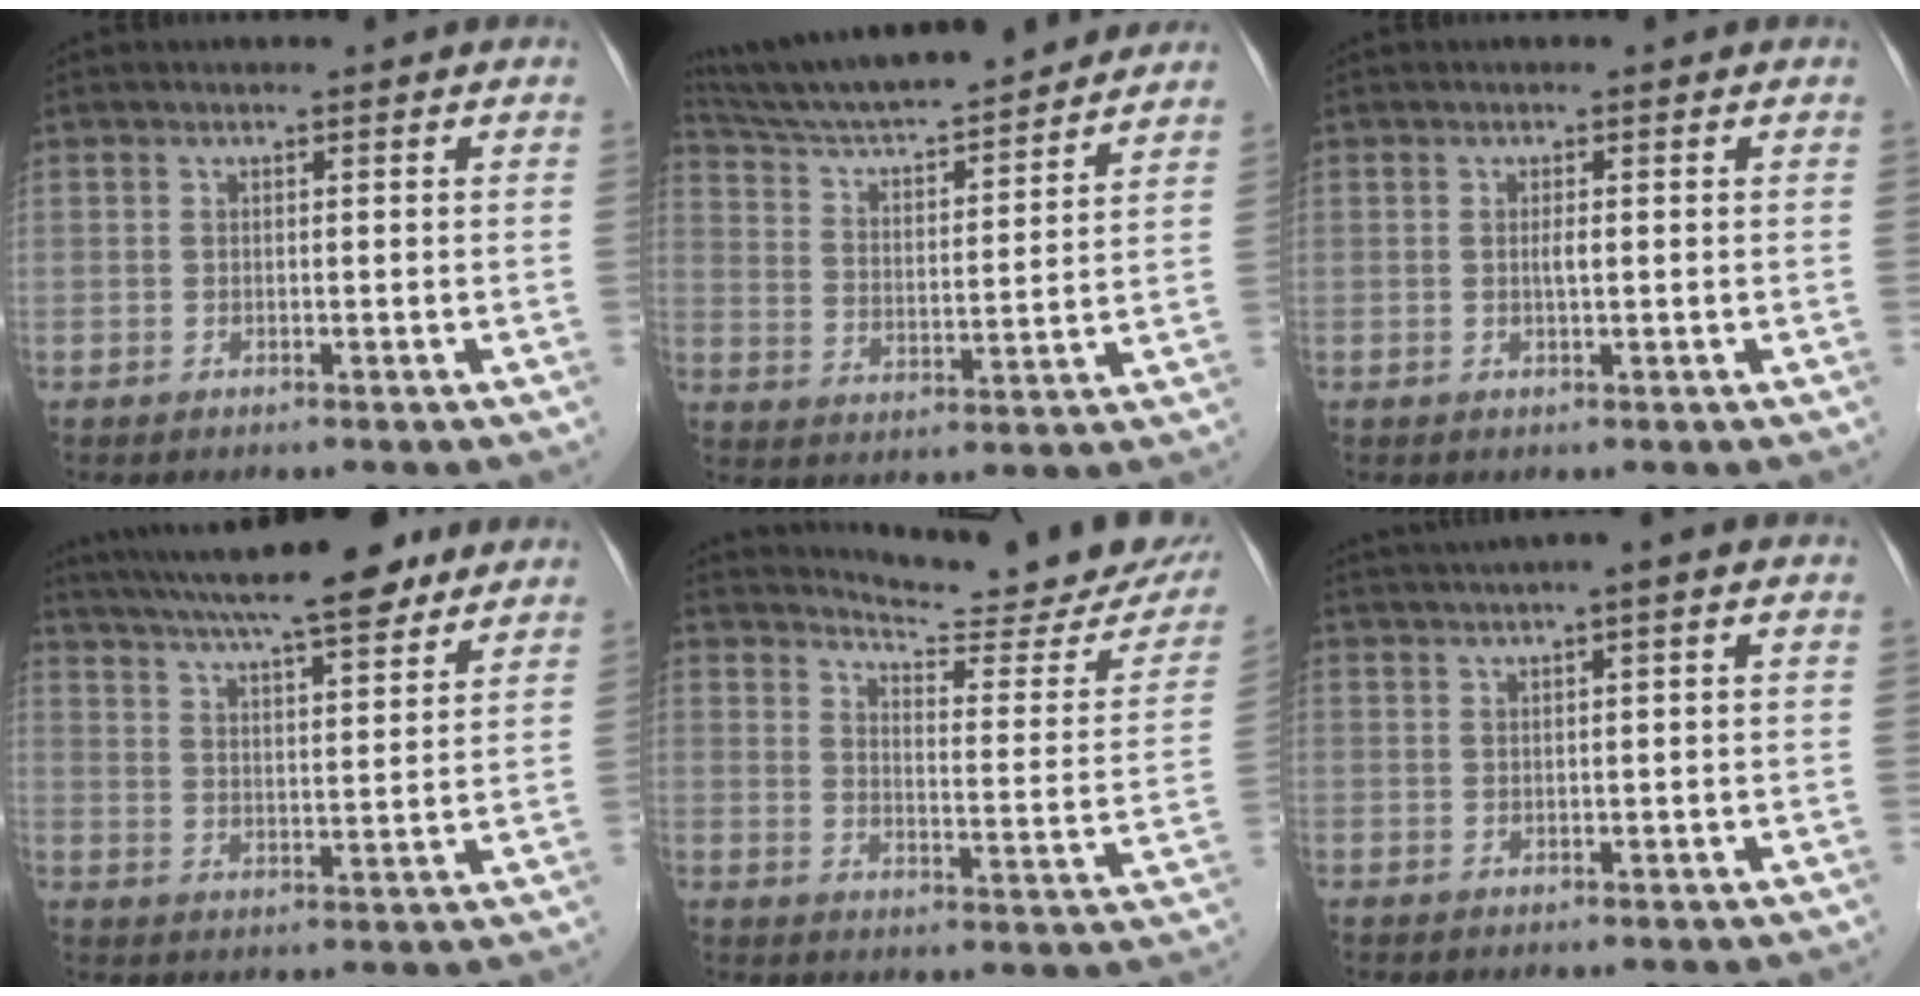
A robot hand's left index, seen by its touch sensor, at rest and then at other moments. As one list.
[{"total": 21.2, "force": [19.2, 2.3, 8.8], "torque": [-0.147, 0.018, 0.290]}, {"total": 1.0, "force": [-0.2, 0.1, 1.0], "torque": [-0.020, -0.005, -0.003]}, {"total": 19.6, "force": [16.2, 3.1, 10.7], "torque": [-0.186, 0.029, 0.239]}, {"total": 18.0, "force": [16.9, 2.2, 5.9], "torque": [-0.078, -0.075, 0.198]}, {"total": 3.6, "force": [2.0, -0.4, 3.0], "torque": [-0.056, 0.017, 0.037]}]